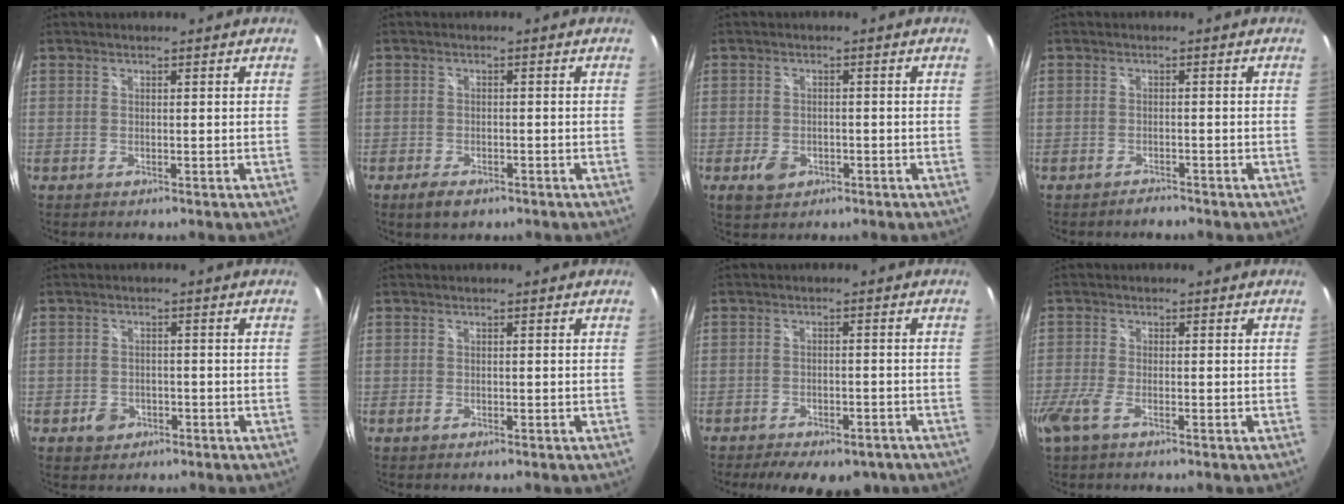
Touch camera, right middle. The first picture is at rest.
{"total": 3.9, "force": [-2.5, 1.8, 2.4], "torque": [-0.055, -0.010, -0.043]}
{"total": 3.8, "force": [-1.7, 2.6, 2.1], "torque": [-0.046, -0.005, -0.026]}
{"total": 1.5, "force": [-1.4, 0.3, 0.2], "torque": [-0.006, 0.001, -0.022]}
{"total": 3.0, "force": [-1.4, 2.4, 1.0], "torque": [-0.021, 0.002, -0.019]}
{"total": 0.0}
{"total": 11.5, "force": [-8.6, 4.9, 5.9], "torque": [-0.126, -0.015, -0.110]}
{"total": 4.1, "force": [-2.3, 0.9, 3.3], "torque": [-0.079, -0.012, -0.045]}